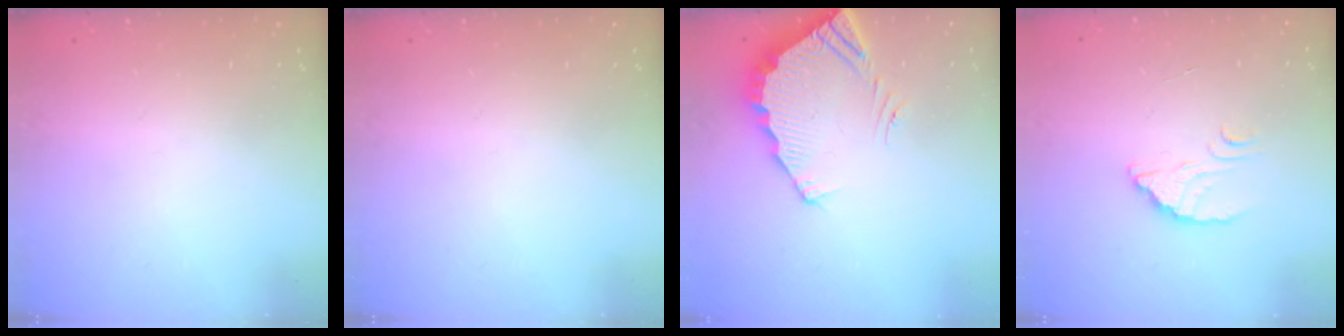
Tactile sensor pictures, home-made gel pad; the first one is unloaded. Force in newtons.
{"total": 0.0}
{"total": 5.0, "press": 5.0, "slide": 0.2}
{"total": 2.5, "press": 2.5, "slide": 0.1}